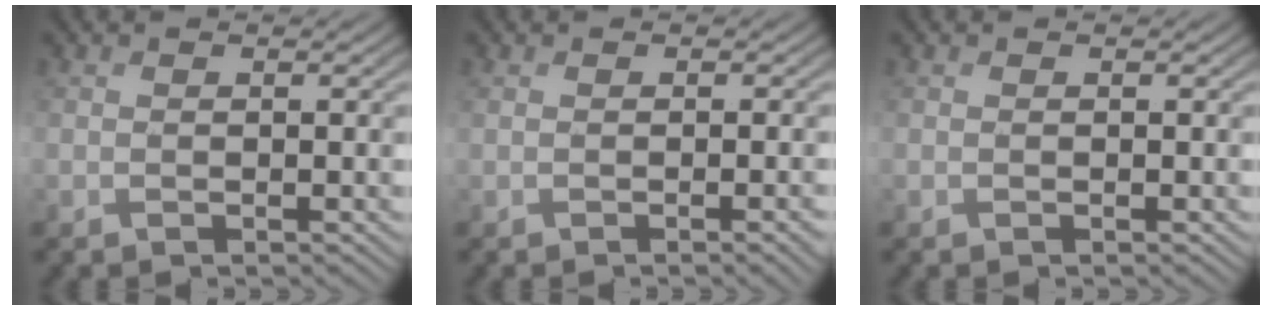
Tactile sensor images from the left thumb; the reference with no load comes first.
{"total": 1.8, "force": [-0.6, 0.3, 1.7], "torque": [-0.021, 0.001, -0.010]}
{"total": 0.0}